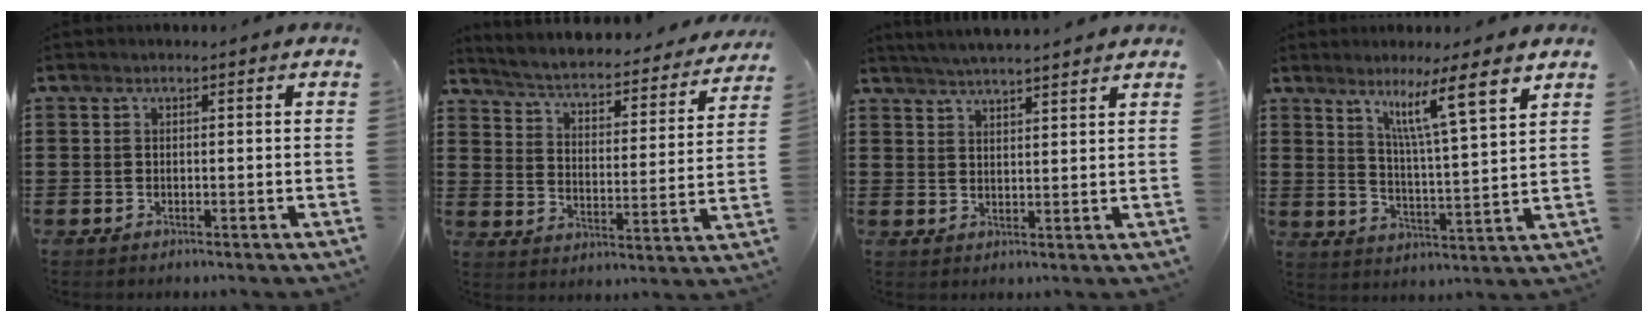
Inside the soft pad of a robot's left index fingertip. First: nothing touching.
{"total": 3.0, "force": [2.8, -0.2, 1.1], "torque": [-0.041, -0.034, 0.036]}
{"total": 3.4, "force": [3.3, -0.6, 0.6], "torque": [-0.023, -0.013, 0.058]}
{"total": 8.7, "force": [5.8, 0.1, 6.5], "torque": [-0.119, -0.034, 0.092]}